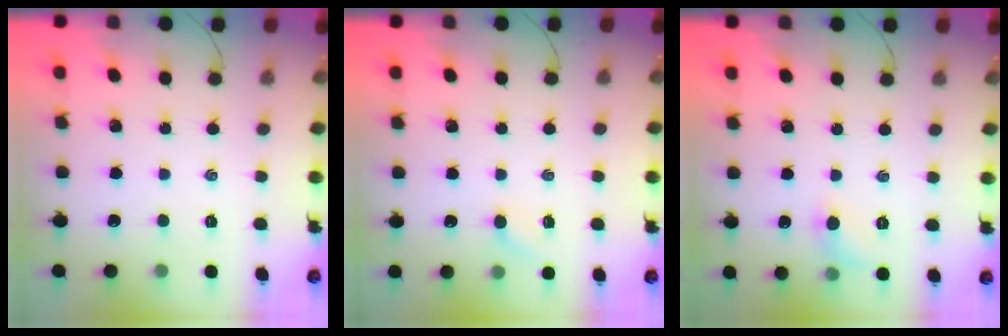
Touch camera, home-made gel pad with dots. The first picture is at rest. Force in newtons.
{"total": 3.2, "press": 3.0, "slide": 1.1}
{"total": 6.3, "press": 6.0, "slide": 1.8}